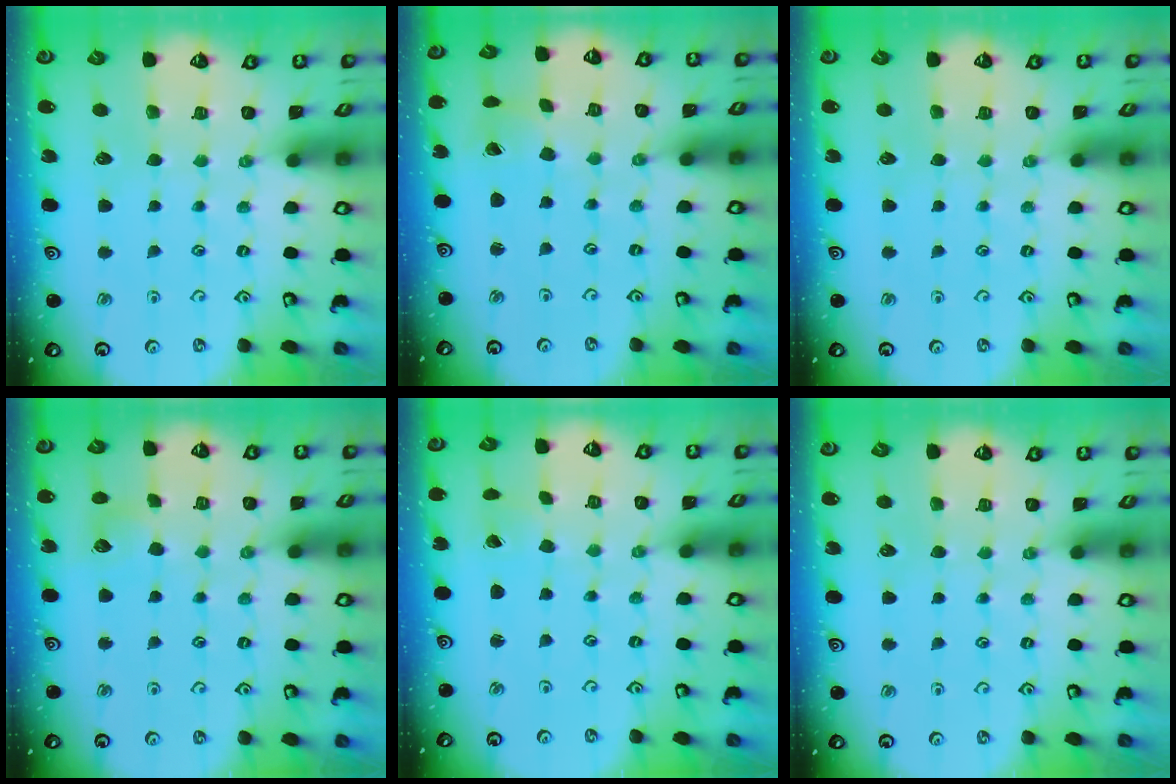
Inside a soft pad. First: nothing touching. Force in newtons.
{"total": 1.2, "press": 1.2, "slide": 0.1}
{"total": 0.0}
{"total": 6.3, "press": 6.3, "slide": 0.5}
{"total": 0.0}
{"total": 0.0}